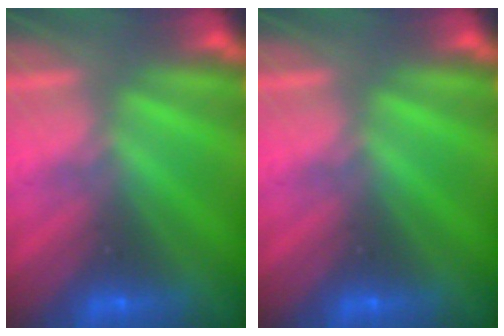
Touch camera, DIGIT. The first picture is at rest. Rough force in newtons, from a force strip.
{"total": 0.0}